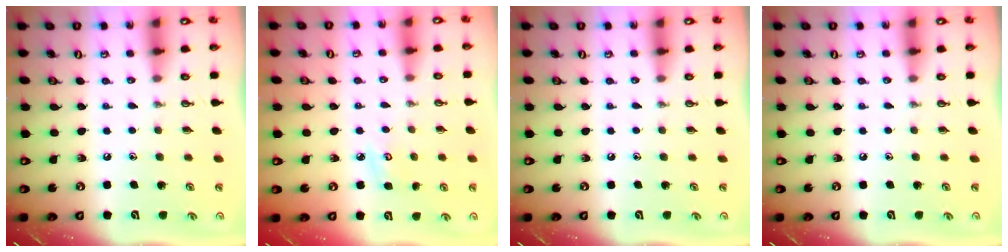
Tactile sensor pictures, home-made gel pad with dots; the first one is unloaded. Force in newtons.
{"total": 3.9, "press": 3.9, "slide": 0.4}
{"total": 0.0}
{"total": 0.0}